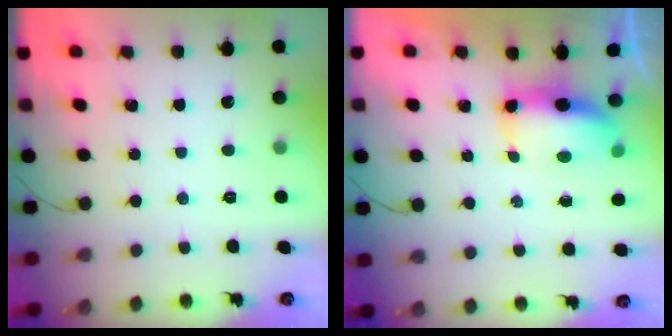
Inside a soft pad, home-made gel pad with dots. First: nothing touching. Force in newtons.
{"total": 9.1, "press": 8.2, "slide": 4.0}